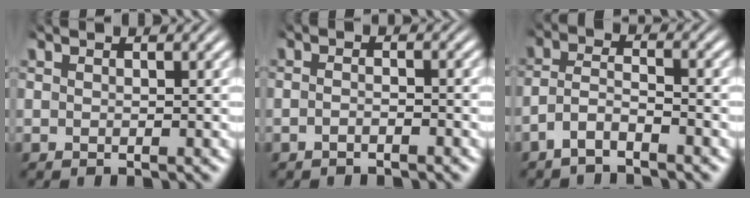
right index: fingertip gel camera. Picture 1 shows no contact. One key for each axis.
{"total": 1.3, "fx": -1.2, "fy": 0.2, "fz": 0.7, "tx": -0.014, "ty": 0.001, "tz": -0.023}
{"total": 4.1, "fx": -2.5, "fy": 2.5, "fz": 2.0, "tx": -0.050, "ty": -0.017, "tz": -0.043}